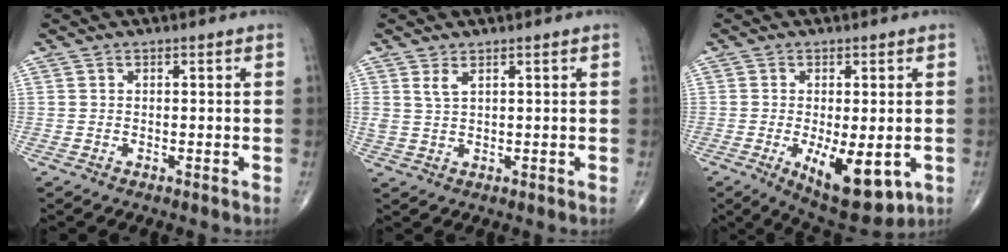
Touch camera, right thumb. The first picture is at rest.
{"total": 2.4, "force": [1.4, 0.8, 1.7], "torque": [-0.041, -0.004, 0.035]}
{"total": 11.7, "force": [-3.3, 4.8, 10.2], "torque": [-0.143, -0.019, -0.035]}